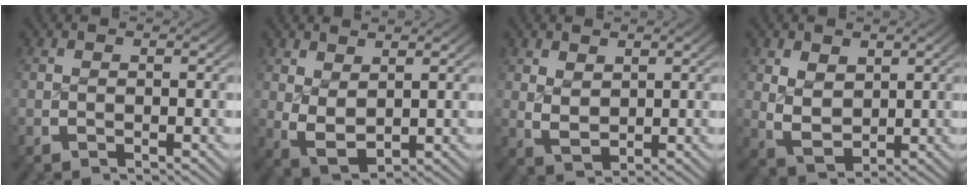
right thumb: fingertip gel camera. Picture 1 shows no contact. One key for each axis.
{"total": 5.0, "fx": 0.3, "fy": 3.6, "fz": 3.4, "tx": -0.085, "ty": -0.028, "tz": 0.026}
{"total": 2.8, "fx": 0.8, "fy": 2.0, "fz": 1.8, "tx": -0.041, "ty": -0.019, "tz": 0.033}
{"total": 4.9, "fx": 0.4, "fy": 3.8, "fz": 3.2, "tx": -0.077, "ty": -0.033, "tz": 0.029}